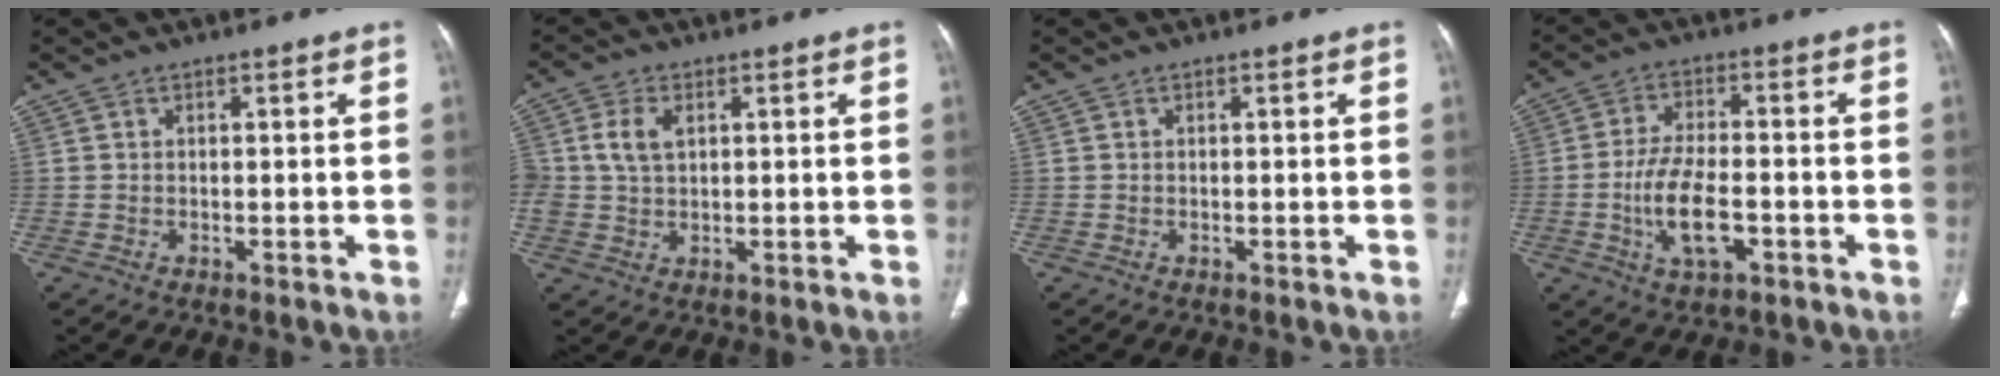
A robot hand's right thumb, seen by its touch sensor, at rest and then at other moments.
{"total": 5.4, "force": [1.3, 3.6, 3.8], "torque": [-0.078, 0.004, 0.028]}
{"total": 0.0}
{"total": 9.9, "force": [-3.0, 4.6, 8.3], "torque": [-0.159, 0.013, -0.052]}